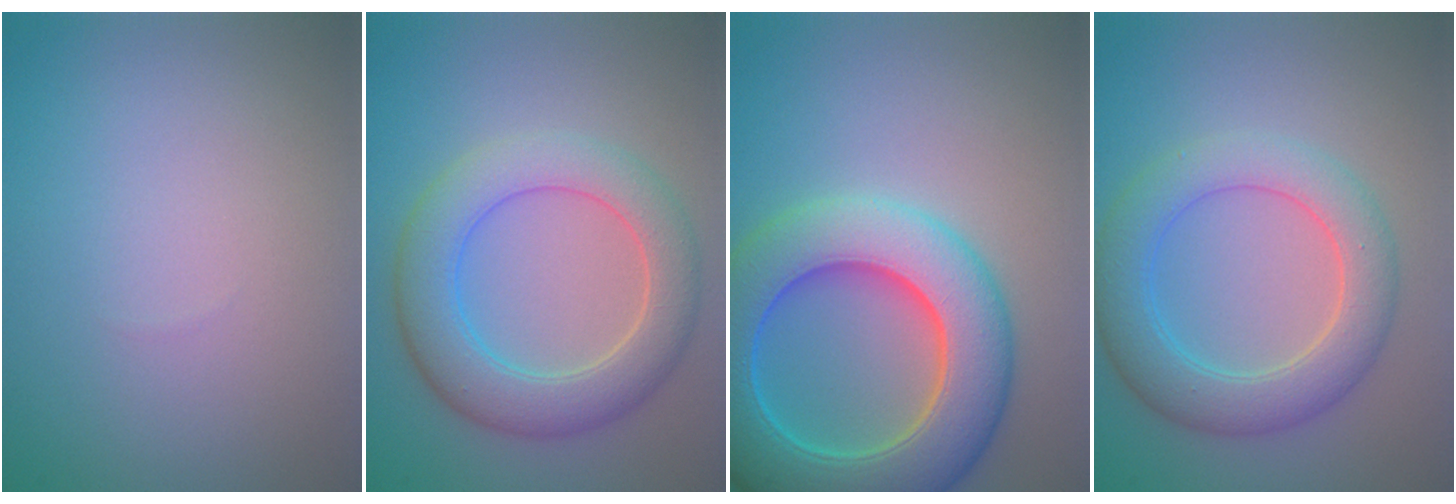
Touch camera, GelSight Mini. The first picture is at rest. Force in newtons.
{"total": 6.3, "press": 6.2, "slide": 0.5}
{"total": 10.5, "press": 10.5, "slide": 0.3}
{"total": 5.6, "press": 5.6, "slide": 0.2}